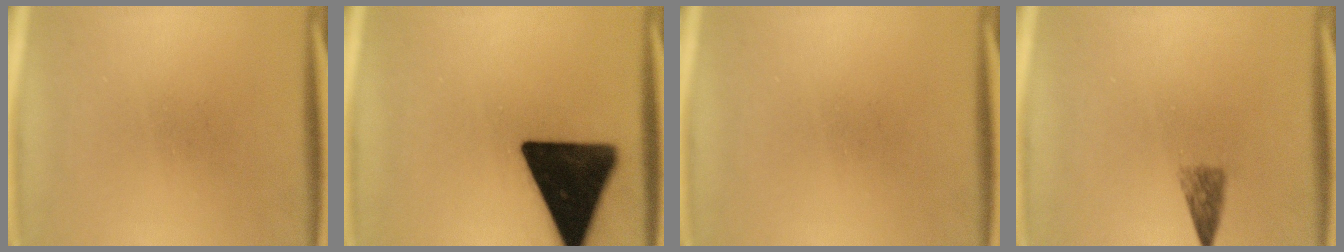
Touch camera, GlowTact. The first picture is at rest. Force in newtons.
{"total": 19.5}
{"total": 0.0}
{"total": 2.4}